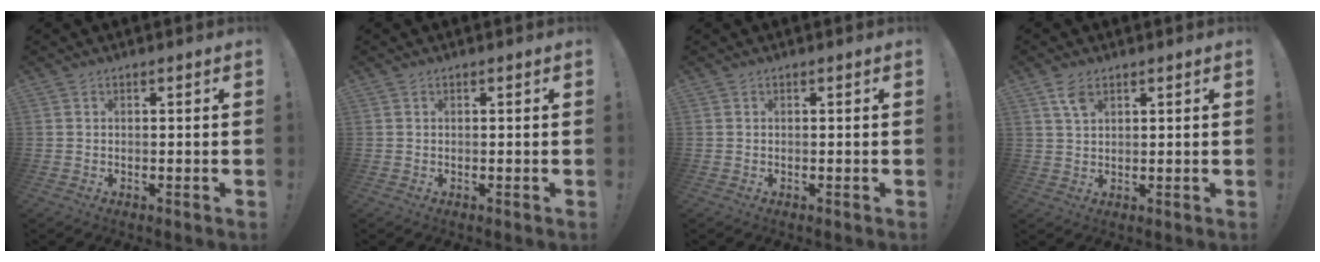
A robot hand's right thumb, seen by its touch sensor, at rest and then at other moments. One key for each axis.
{"total": 0.0}
{"total": 0.0}
{"total": 4.1, "fx": 2.3, "fy": 2.1, "fz": 2.7, "tx": -0.050, "ty": -0.005, "tz": 0.042}